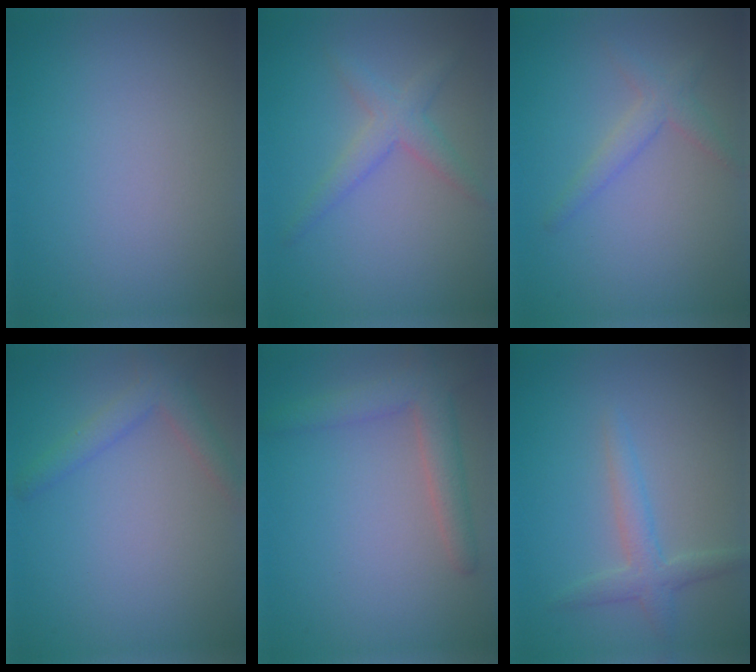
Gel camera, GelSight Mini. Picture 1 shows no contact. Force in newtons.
{"total": 1.9, "press": 1.9, "slide": 0.1}
{"total": 2.0, "press": 2.0, "slide": 0.2}
{"total": 2.3, "press": 2.3, "slide": 0.3}
{"total": 3.4, "press": 3.4, "slide": 0.4}
{"total": 2.3, "press": 2.3, "slide": 0.1}